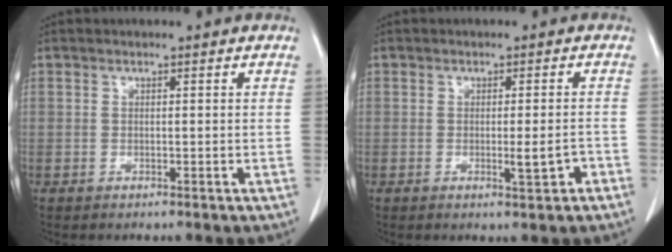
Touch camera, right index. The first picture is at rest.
{"total": 3.1, "force": [-1.2, 0.3, 2.8], "torque": [-0.040, -0.002, -0.017]}